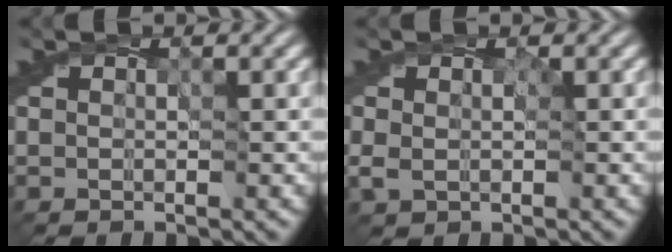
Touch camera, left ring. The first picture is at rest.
{"total": 1.3, "force": [-0.1, 1.1, 0.8], "torque": [-0.018, 0.001, -0.007]}